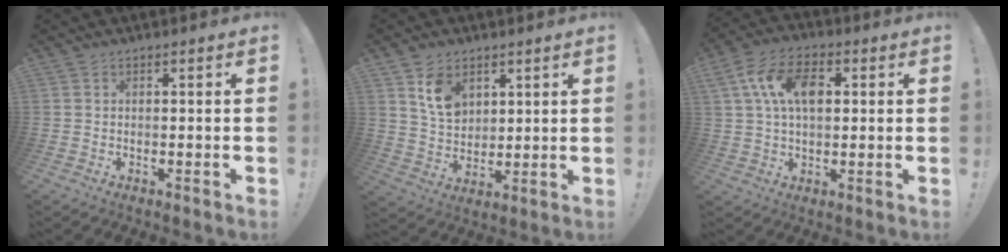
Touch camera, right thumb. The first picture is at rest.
{"total": 9.6, "force": [5.2, 6.7, 4.5], "torque": [-0.076, -0.019, 0.103]}
{"total": 12.9, "force": [3.3, 7.9, 9.7], "torque": [-0.174, 0.008, 0.061]}